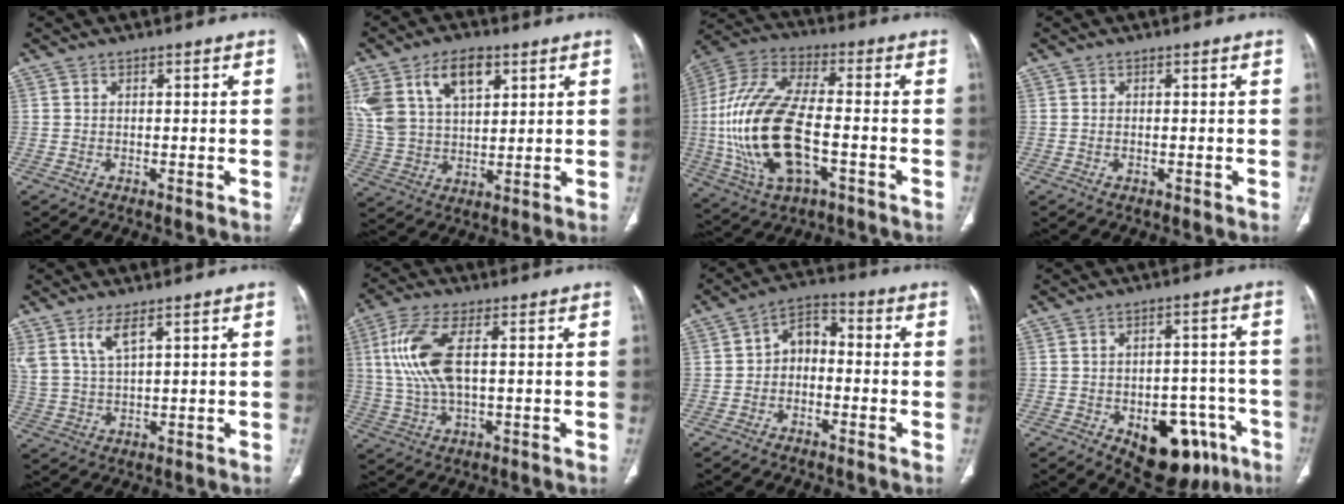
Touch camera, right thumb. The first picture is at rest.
{"total": 14.0, "force": [6.6, 7.9, 9.5], "torque": [-0.170, -0.010, 0.133]}
{"total": 22.7, "force": [-3.8, 10.8, 19.7], "torque": [-0.428, 0.017, -0.061]}
{"total": 0.7, "force": [-0.2, 0.4, 0.6], "torque": [-0.017, 0.002, -0.001]}
{"total": 5.5, "force": [3.3, 1.4, 4.1], "torque": [-0.093, -0.017, 0.077]}
{"total": 11.4, "force": [2.1, 4.6, 10.2], "torque": [-0.241, 0.002, 0.045]}
{"total": 6.0, "force": [-1.0, 4.3, 4.1], "torque": [-0.048, 0.033, -0.033]}
{"total": 15.6, "force": [-7.1, 9.1, 10.6], "torque": [-0.098, 0.038, -0.082]}